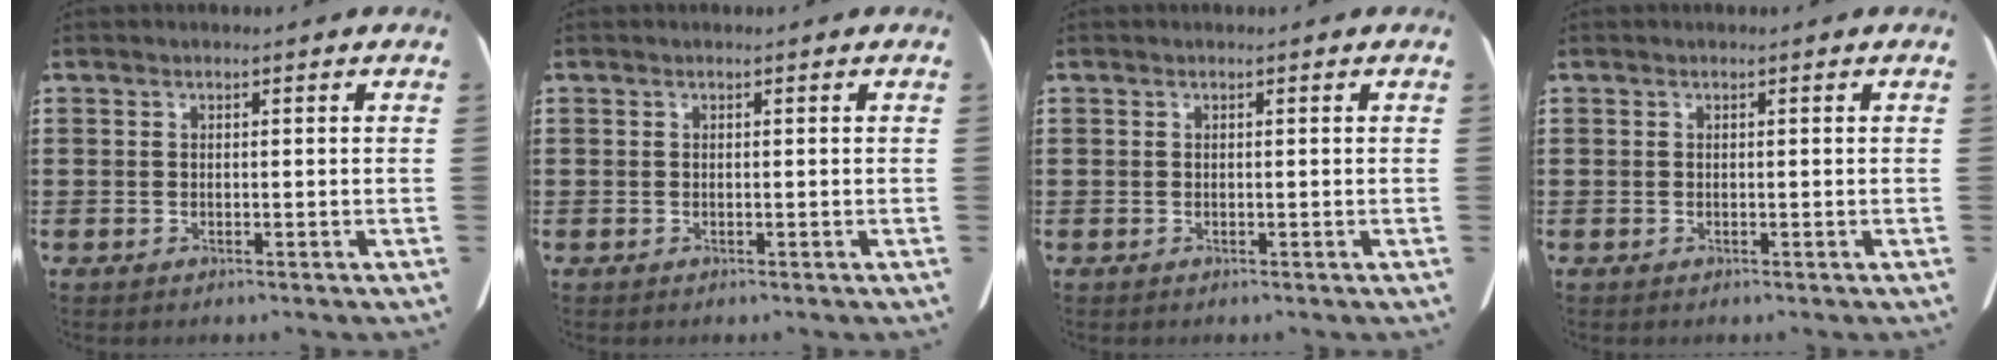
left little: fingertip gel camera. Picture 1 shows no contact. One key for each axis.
{"total": 0.0}
{"total": 0.0}
{"total": 0.0}